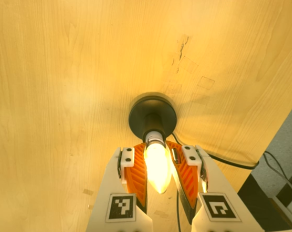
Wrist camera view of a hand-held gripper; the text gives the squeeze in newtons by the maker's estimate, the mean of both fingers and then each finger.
{"total": 24.7, "left": 21.8, "right": 27.7}